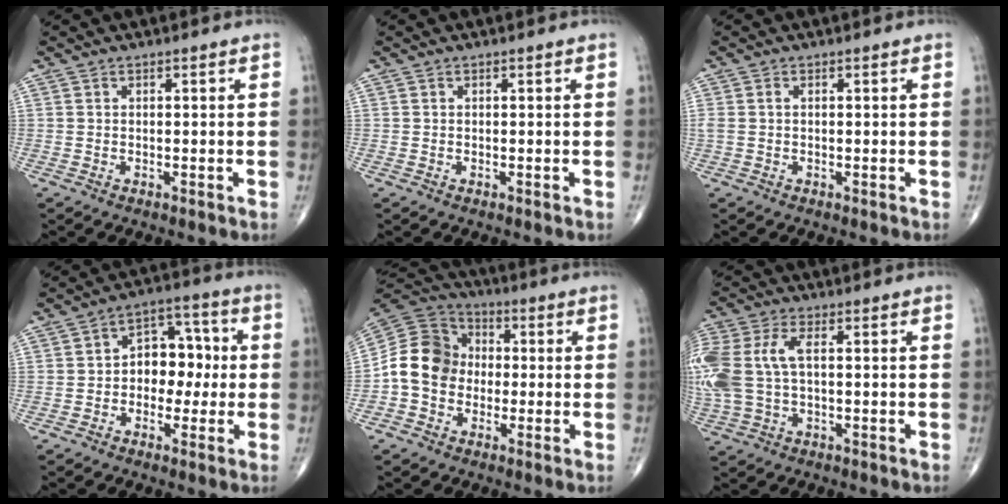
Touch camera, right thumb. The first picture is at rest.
{"total": 0.0}
{"total": 1.5, "force": [0.1, 1.0, 1.1], "torque": [-0.041, 0.007, 0.004]}
{"total": 9.2, "force": [-0.3, 6.8, 6.3], "torque": [-0.045, 0.033, -0.017]}
{"total": 11.6, "force": [-1.3, 9.7, 6.1], "torque": [-0.101, 0.039, -0.039]}
{"total": 14.0, "force": [1.2, 7.9, 11.5], "torque": [-0.307, 0.018, 0.027]}